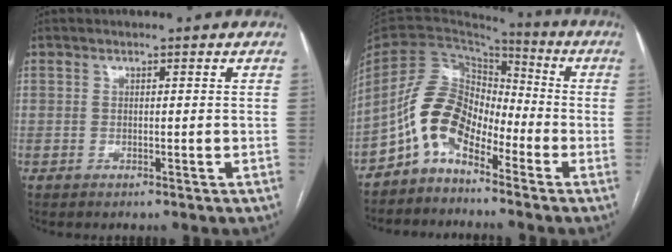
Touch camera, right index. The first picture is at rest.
{"total": 10.0, "force": [-5.1, 6.0, 6.2], "torque": [-0.132, 0.030, -0.101]}